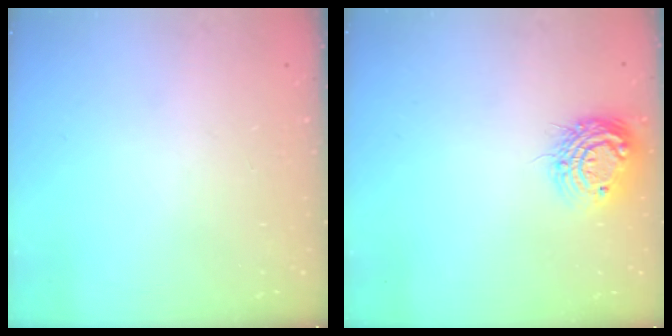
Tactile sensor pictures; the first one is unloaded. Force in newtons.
{"total": 11.0, "press": 10.9, "slide": 0.8}